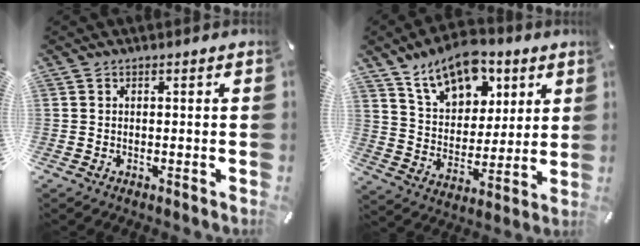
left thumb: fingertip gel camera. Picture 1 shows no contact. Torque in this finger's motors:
{"motor_torque": [2.23, 1.08, 0.79, -0.08, 0.16]}